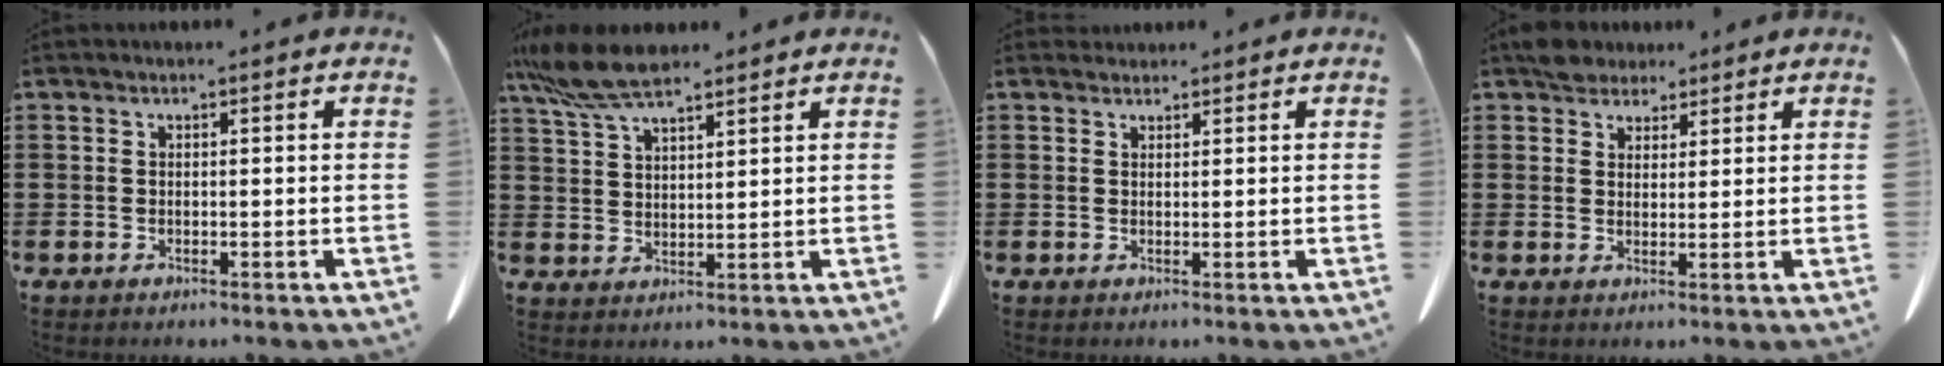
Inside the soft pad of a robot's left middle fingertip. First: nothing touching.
{"total": 8.1, "force": [6.3, 2.0, 4.6], "torque": [-0.114, -0.010, 0.117]}
{"total": 1.3, "force": [1.3, 0.5, 0.0], "torque": [-0.003, 0.000, 0.026]}
{"total": 3.9, "force": [3.3, 1.8, 0.7], "torque": [-0.018, 0.002, 0.065]}